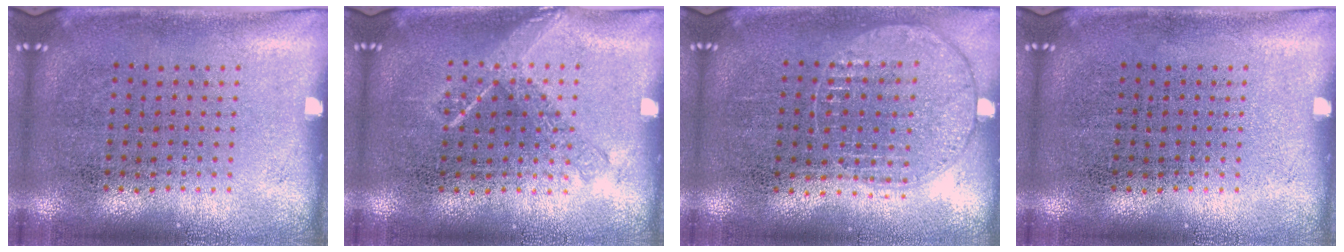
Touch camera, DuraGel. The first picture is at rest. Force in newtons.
{"total": 1.1, "press": 1.0, "slide": 0.2}
{"total": 1.0, "press": 0.9, "slide": 0.3}
{"total": 0.0}